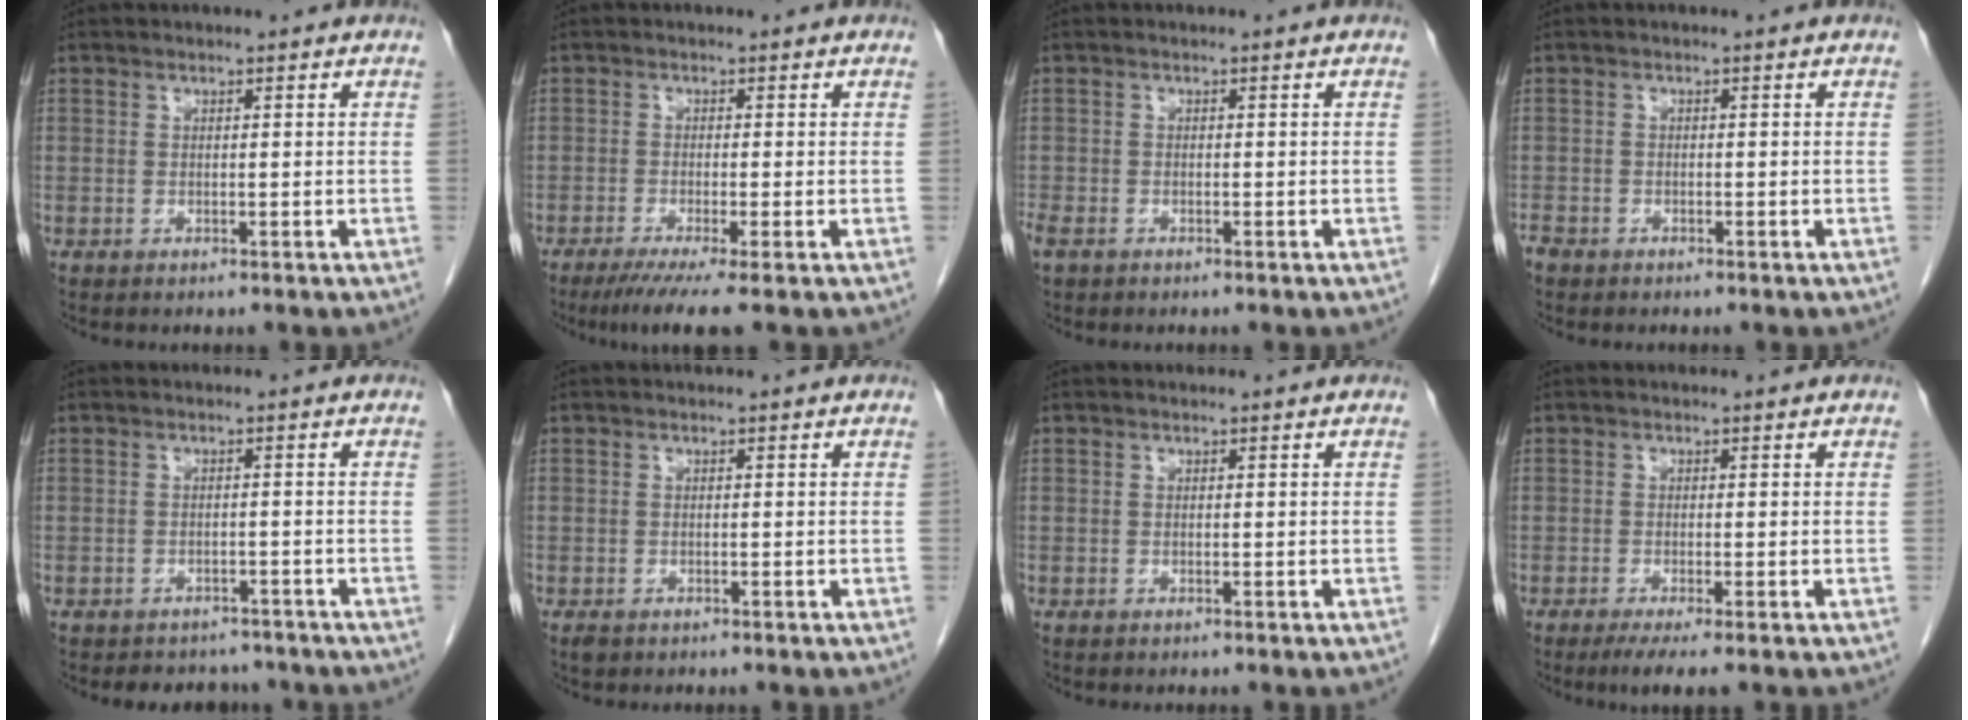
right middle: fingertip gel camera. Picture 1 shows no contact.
{"total": 5.3, "force": [-3.7, -0.5, 3.9], "torque": [-0.059, -0.016, -0.064]}
{"total": 2.3, "force": [-1.5, 1.3, 1.2], "torque": [-0.030, -0.006, -0.026]}
{"total": 1.7, "force": [-1.4, 0.9, 0.4], "torque": [-0.010, 0.000, -0.024]}
{"total": 5.3, "force": [-4.7, 2.4, 0.4], "torque": [-0.002, 0.006, -0.055]}
{"total": 0.9, "force": [-0.6, 0.5, 0.4], "torque": [-0.013, -0.001, -0.008]}
{"total": 0.0}
{"total": 3.4, "force": [-2.2, 0.1, 2.6], "torque": [-0.042, -0.012, -0.037]}